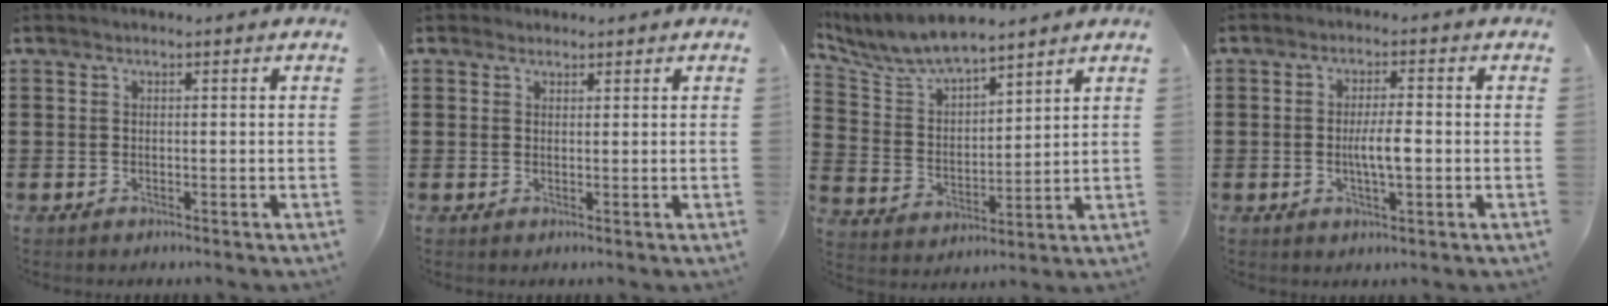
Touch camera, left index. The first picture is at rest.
{"total": 1.3, "force": [1.1, 0.7, 0.1], "torque": [-0.004, 0.005, 0.023]}
{"total": 7.4, "force": [6.5, 1.0, 3.2], "torque": [-0.091, -0.029, 0.113]}
{"total": 4.3, "force": [-0.6, 1.1, 4.1], "torque": [-0.080, 0.001, -0.015]}